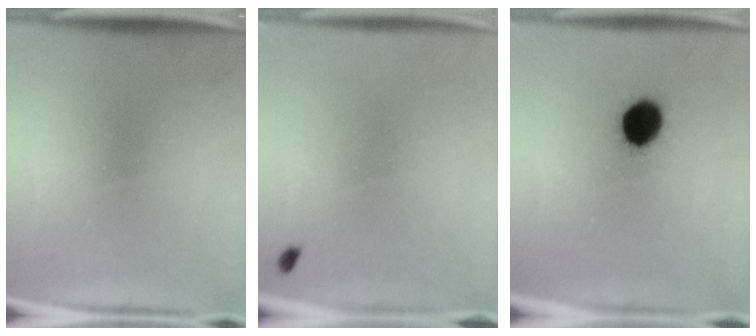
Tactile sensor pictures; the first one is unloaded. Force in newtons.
{"total": 0.8}
{"total": 8.9}